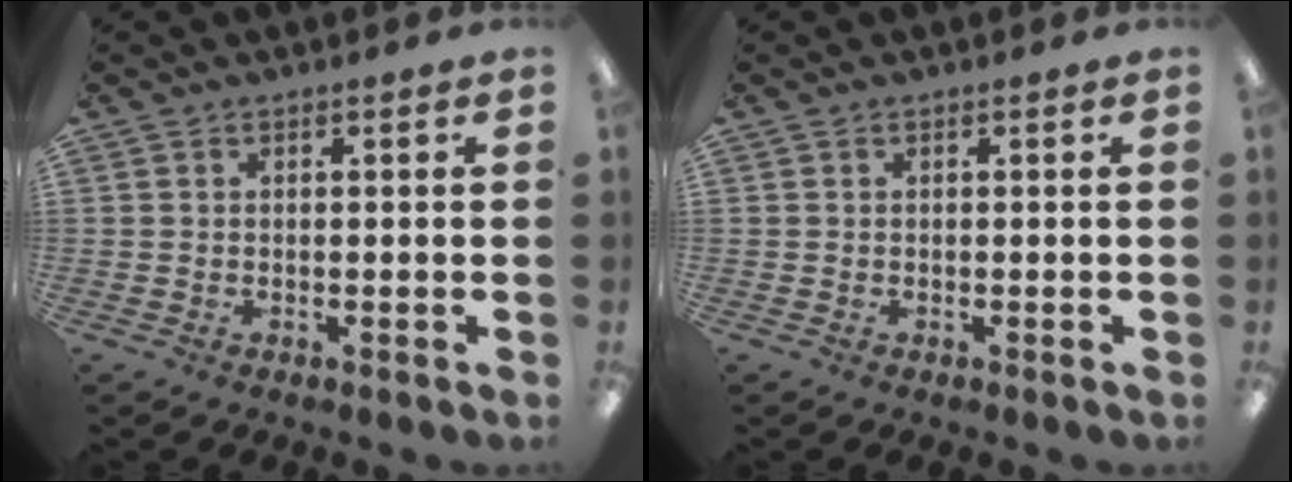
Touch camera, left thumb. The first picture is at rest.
{"total": 0.0}